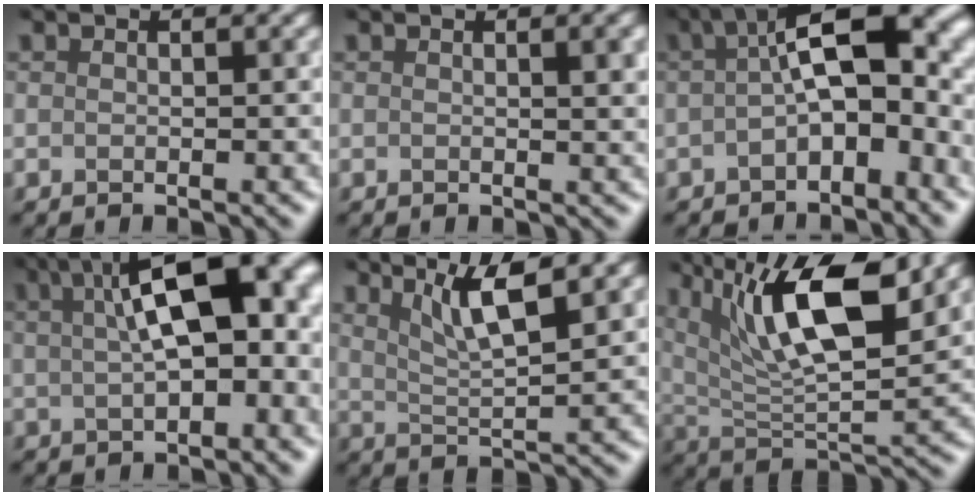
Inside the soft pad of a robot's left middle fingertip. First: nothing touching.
{"total": 1.5, "force": [0.7, 0.4, 1.2], "torque": [-0.009, 0.000, 0.002]}
{"total": 8.4, "force": [-0.2, 3.5, 7.6], "torque": [-0.120, 0.018, -0.017]}
{"total": 10.2, "force": [2.6, 3.7, 9.2], "torque": [-0.109, 0.025, 0.035]}
{"total": 4.7, "force": [3.5, 0.3, 3.1], "torque": [-0.057, 0.001, 0.063]}
{"total": 11.0, "force": [6.2, 3.7, 8.3], "torque": [-0.149, -0.002, 0.102]}